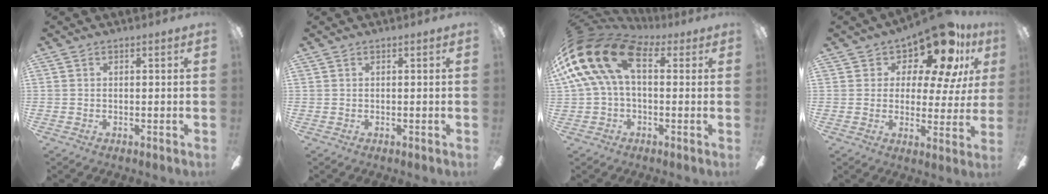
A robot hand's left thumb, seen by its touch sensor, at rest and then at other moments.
{"total": 0.0}
{"total": 19.8, "force": [4.5, 11.9, 15.2], "torque": [-0.307, 0.002, 0.078]}
{"total": 15.4, "force": [11.2, 6.0, 8.7], "torque": [-0.147, -0.078, 0.191]}